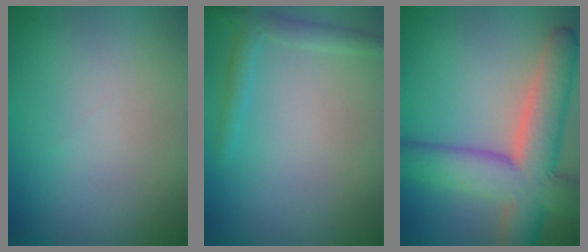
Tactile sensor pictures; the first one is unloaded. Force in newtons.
{"total": 2.0, "press": 2.0, "slide": 0.1}
{"total": 10.8, "press": 10.8, "slide": 0.7}